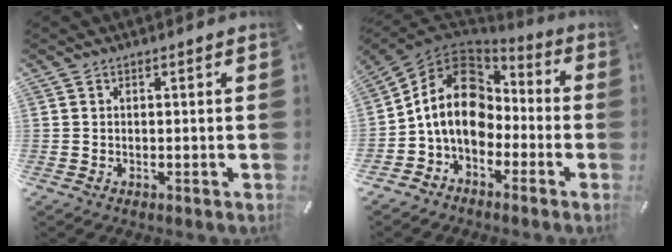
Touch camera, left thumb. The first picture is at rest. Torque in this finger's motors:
{"motor_torque": [0.79, 2.45, 0.95, 0.07, 0.22]}